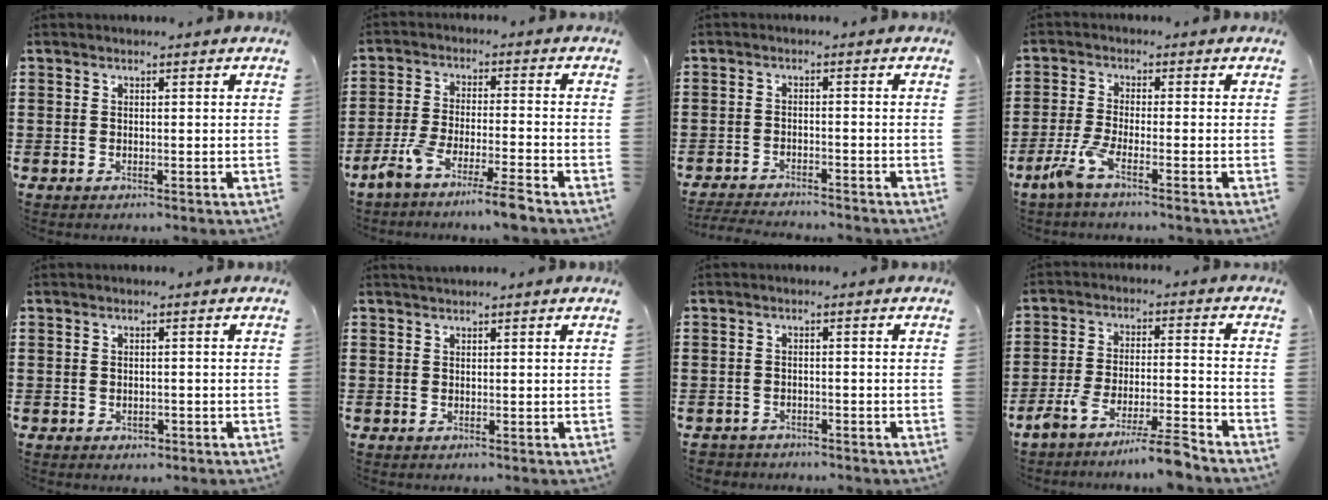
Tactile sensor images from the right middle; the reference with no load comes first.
{"total": 6.4, "force": [-5.5, -0.6, 3.2], "torque": [-0.069, -0.017, -0.107]}
{"total": 3.0, "force": [-3.0, 0.1, 0.3], "torque": [-0.016, -0.005, -0.064]}
{"total": 4.4, "force": [-2.8, 0.3, 3.4], "torque": [-0.085, -0.012, -0.056]}
{"total": 0.6, "force": [-0.3, 0.5, 0.2], "torque": [-0.007, -0.001, -0.005]}
{"total": 0.8, "force": [0.7, -0.1, 0.4], "torque": [-0.007, 0.000, 0.014]}
{"total": 1.6, "force": [-1.6, 0.4, -0.1], "torque": [-0.005, -0.002, -0.035]}
{"total": 7.5, "force": [-6.7, -0.3, 3.3], "torque": [-0.059, -0.007, -0.128]}